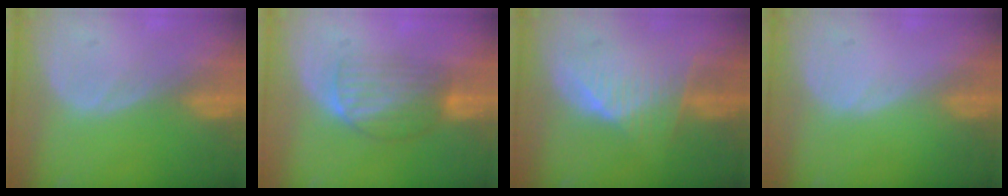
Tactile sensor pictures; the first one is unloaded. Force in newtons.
{"total": 6.8, "press": 6.0, "slide": 3.3}
{"total": 7.0, "press": 6.5, "slide": 2.8}
{"total": 0.0}